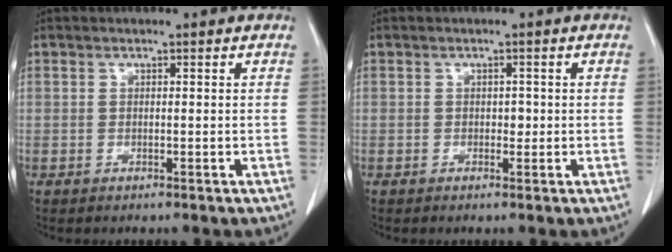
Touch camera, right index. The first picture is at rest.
{"total": 1.0, "force": [0.1, 0.8, 0.7], "torque": [-0.005, 0.004, 0.004]}